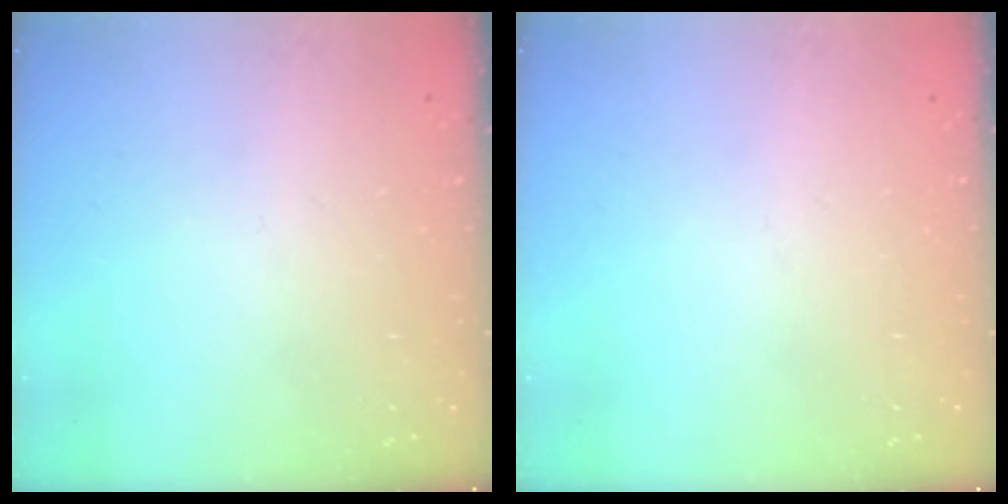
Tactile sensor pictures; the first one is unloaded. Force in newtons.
{"total": 0.0}